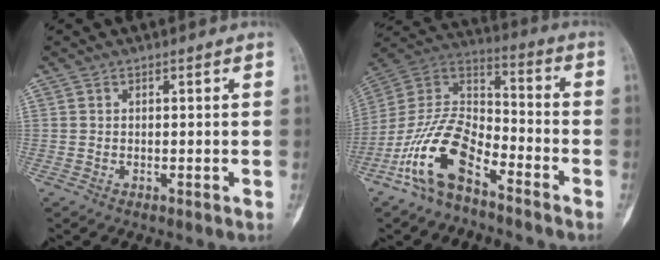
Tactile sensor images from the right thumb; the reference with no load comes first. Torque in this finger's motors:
{"motor_torque": [0.22, 0.26, 1.80, -0.97, 0.52]}